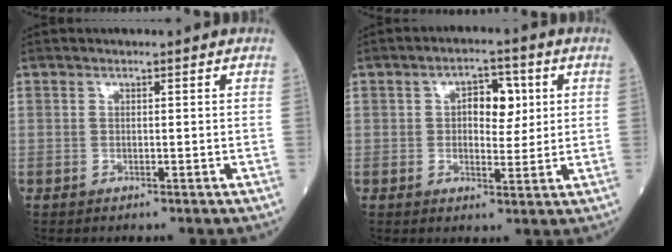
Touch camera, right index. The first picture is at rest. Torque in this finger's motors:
{"motor_torque": [0.09, 0.07, 0.08, 0.04]}